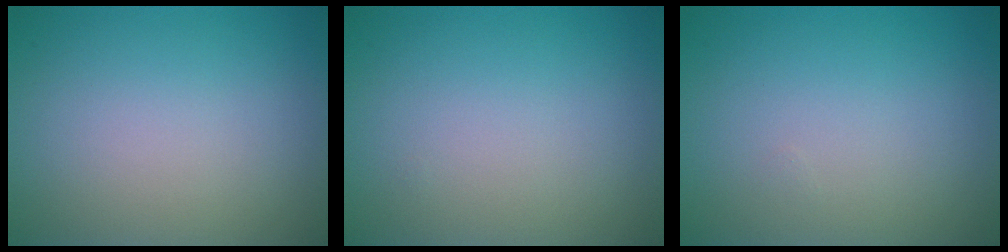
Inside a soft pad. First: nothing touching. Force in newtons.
{"total": 0.0}
{"total": 0.0}